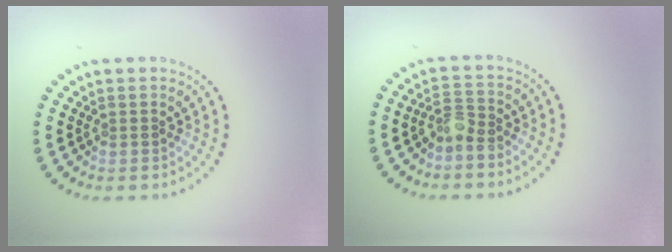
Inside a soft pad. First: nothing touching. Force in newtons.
{"total": 2.1, "press": 1.8, "slide": 1.1}